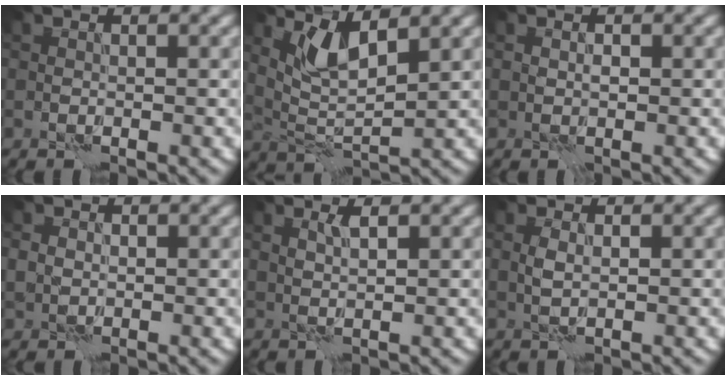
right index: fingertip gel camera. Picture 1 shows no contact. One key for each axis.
{"total": 3.6, "fx": 2.1, "fy": 0.8, "fz": 2.7, "tx": -0.064, "ty": -0.009, "tz": 0.048}
{"total": 0.5, "fx": 0.0, "fy": 0.3, "fz": 0.4, "tx": -0.008, "ty": 0.000, "tz": 0.002}
{"total": 1.2, "fx": 0.0, "fy": 1.1, "fz": 0.3, "tx": -0.005, "ty": -0.001, "tz": -0.002}
{"total": 1.0, "fx": 0.7, "fy": -0.1, "fz": 0.8, "tx": -0.017, "ty": 0.000, "tz": 0.012}
{"total": 1.0, "fx": 0.2, "fy": 0.4, "fz": 0.8, "tx": -0.020, "ty": 0.000, "tz": 0.005}